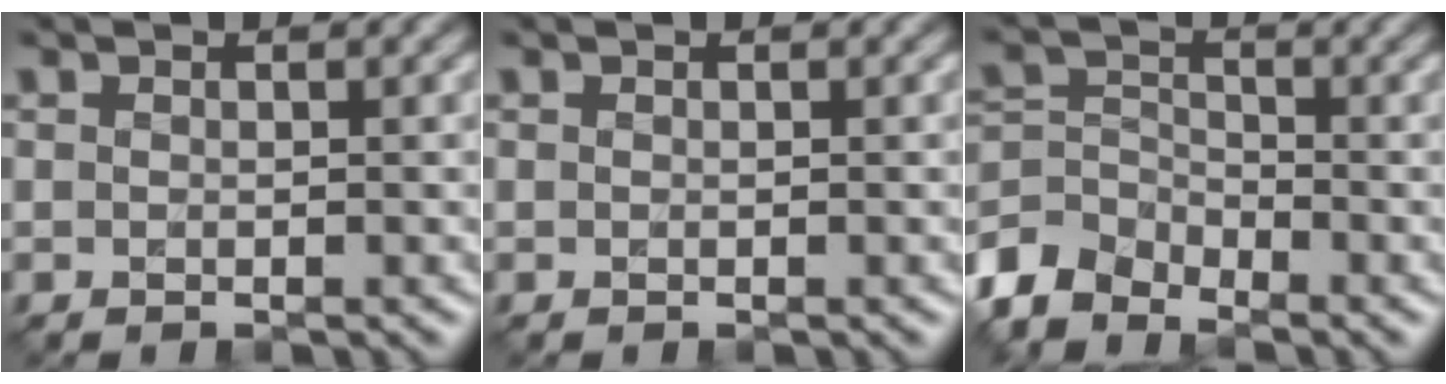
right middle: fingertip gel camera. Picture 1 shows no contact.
{"total": 0.0}
{"total": 4.6, "force": [-3.9, 2.2, 1.4], "torque": [-0.032, -0.003, -0.091]}